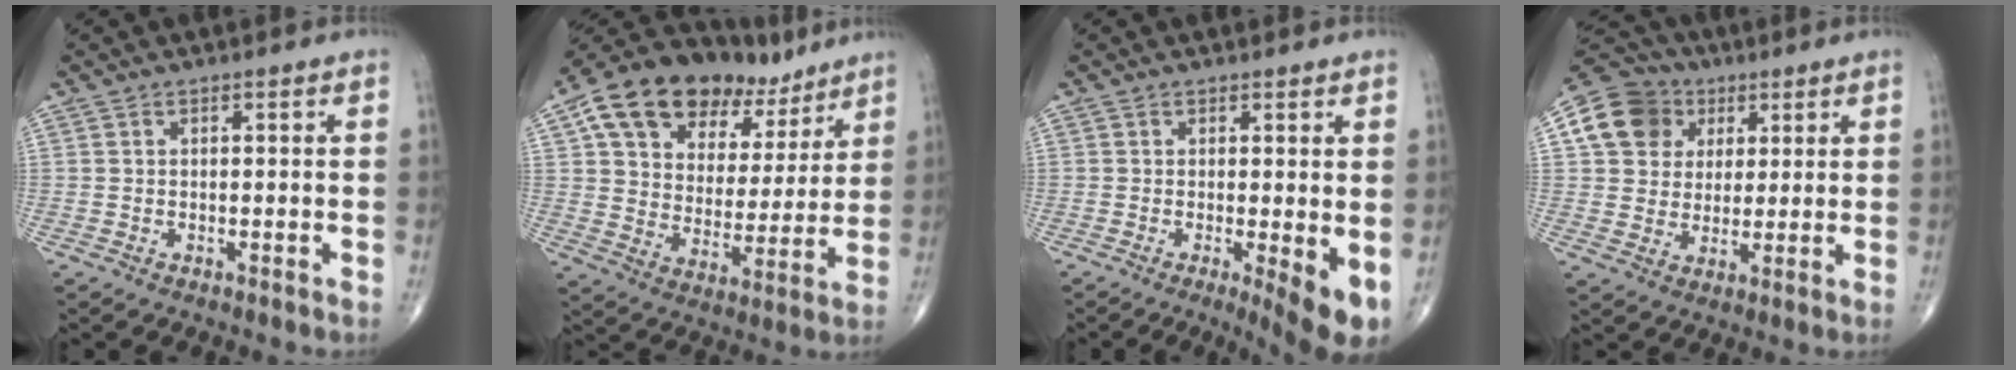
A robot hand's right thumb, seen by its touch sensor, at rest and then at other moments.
{"total": 21.1, "force": [11.7, 13.2, 11.5], "torque": [-0.151, -0.008, 0.195]}
{"total": 6.5, "force": [-1.0, 1.5, 6.2], "torque": [-0.091, -0.019, -0.013]}
{"total": 11.9, "force": [4.0, 10.3, 4.4], "torque": [-0.059, 0.003, 0.063]}